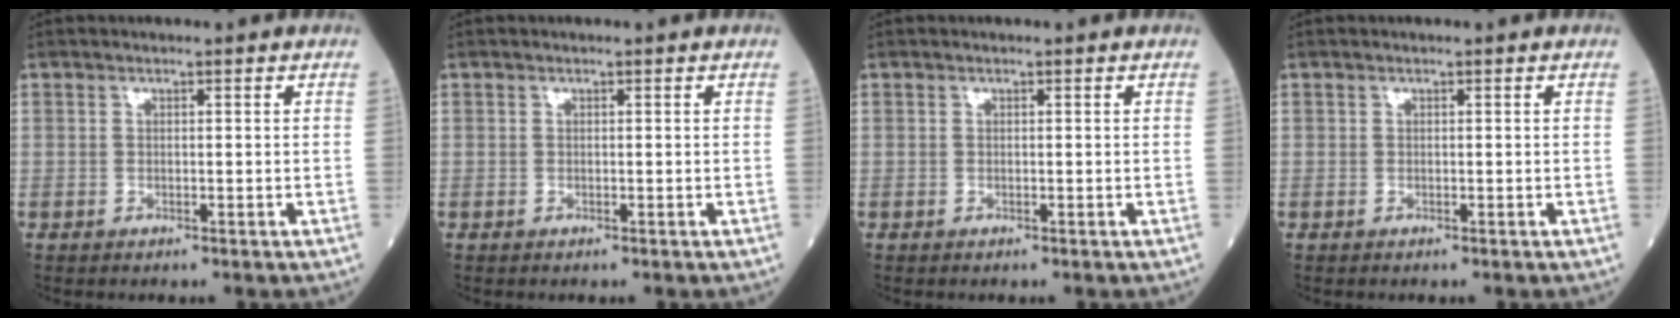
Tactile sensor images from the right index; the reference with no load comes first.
{"total": 0.0}
{"total": 0.0}
{"total": 0.0}